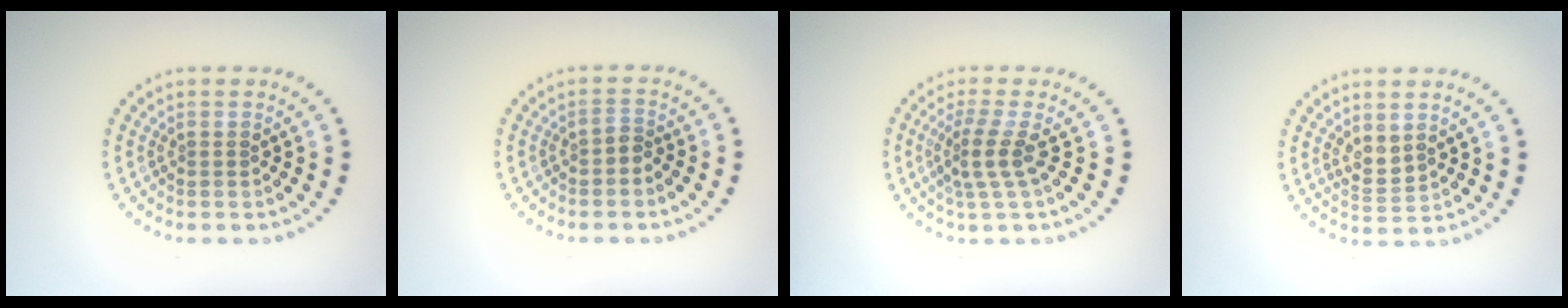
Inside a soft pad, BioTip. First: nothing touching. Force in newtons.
{"total": 1.0, "press": 0.8, "slide": 0.6}
{"total": 2.6, "press": 1.9, "slide": 1.9}
{"total": 2.1, "press": 1.7, "slide": 1.2}